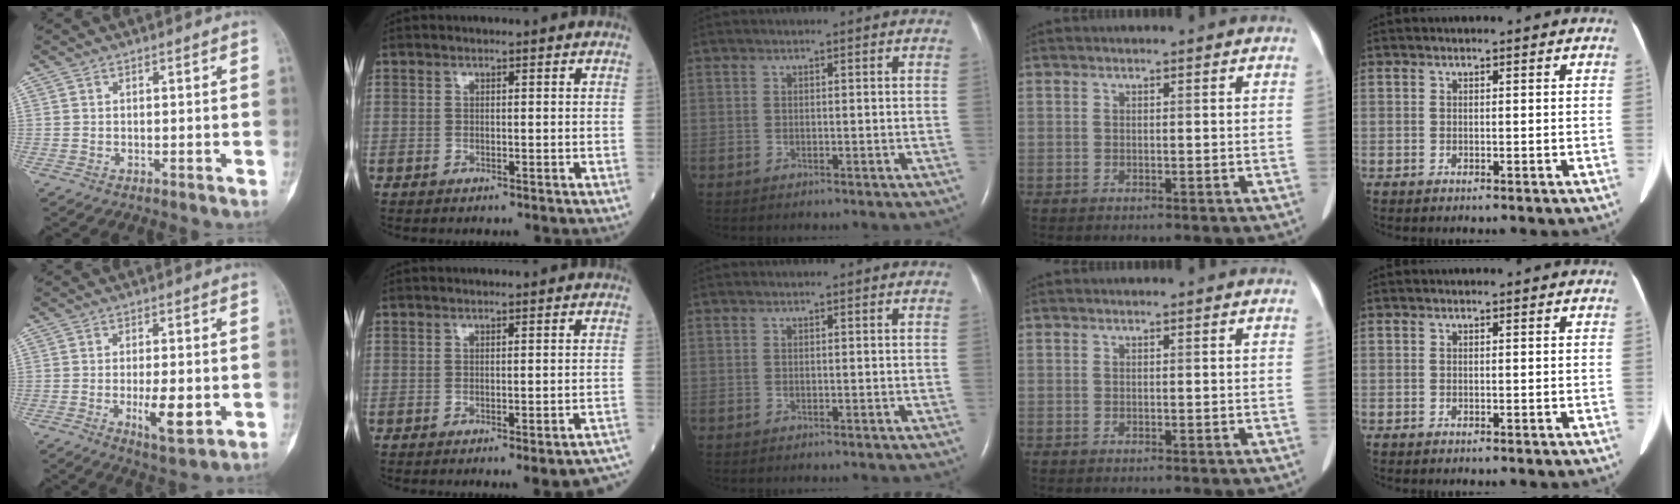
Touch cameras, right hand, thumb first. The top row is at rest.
{"thumb": {"total": 7.3, "force": [-1.4, 2.5, 6.7], "torque": [-0.106, -0.014, -0.018]}, "index": {"total": 8.0, "force": [-7.2, 0.3, 3.4], "torque": [-0.023, -0.001, -0.078]}}